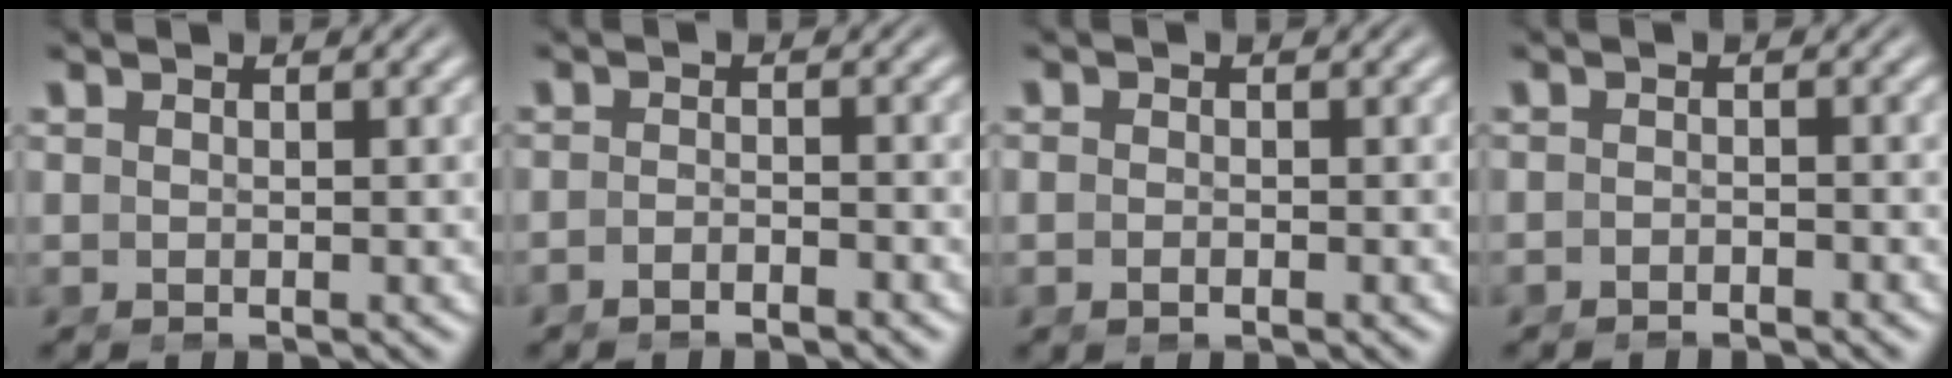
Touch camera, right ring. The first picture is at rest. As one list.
[{"total": 1.9, "force": [-1.9, 0.0, 0.4], "torque": [-0.009, -0.001, -0.035]}, {"total": 1.0, "force": [-0.5, 0.6, 0.6], "torque": [-0.019, -0.007, -0.008]}, {"total": 1.6, "force": [-1.6, 0.0, -0.1], "torque": [-0.002, -0.006, -0.026]}]